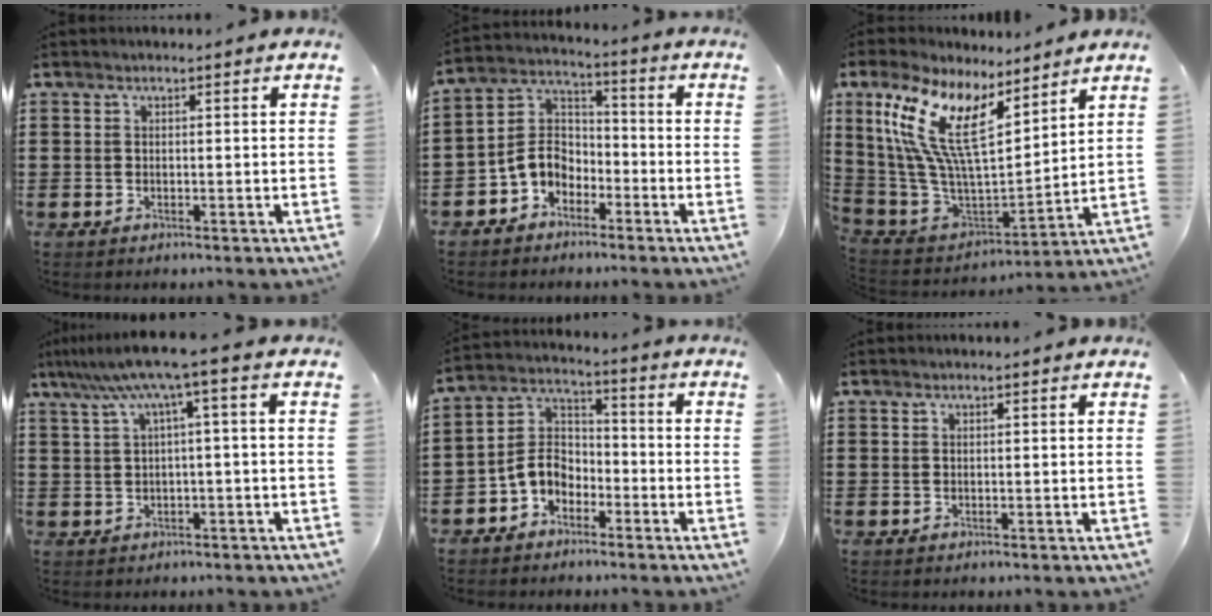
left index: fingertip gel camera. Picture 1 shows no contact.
{"total": 5.8, "force": [-3.0, 4.3, 2.6], "torque": [-0.077, 0.002, -0.069]}
{"total": 15.5, "force": [8.7, 5.8, 11.4], "torque": [-0.277, -0.044, 0.153]}
{"total": 6.8, "force": [2.4, -0.5, 6.3], "torque": [-0.125, -0.014, 0.039]}
{"total": 5.7, "force": [-3.2, 3.9, 2.6], "torque": [-0.077, 0.002, -0.073]}
{"total": 0.0}